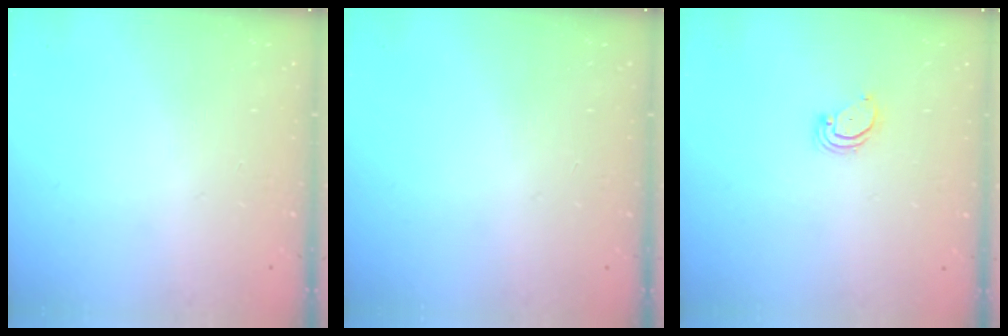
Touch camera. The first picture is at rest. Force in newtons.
{"total": 0.0}
{"total": 2.2, "press": 2.2, "slide": 0.3}